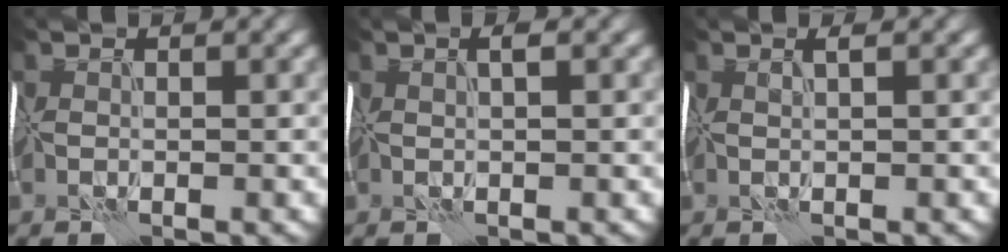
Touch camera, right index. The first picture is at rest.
{"total": 1.0, "force": [0.5, -0.1, 0.8], "torque": [-0.019, 0.002, 0.006]}
{"total": 0.7, "force": [0.5, -0.2, 0.5], "torque": [-0.013, 0.002, 0.009]}